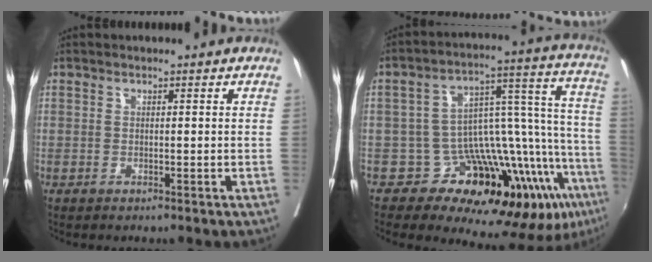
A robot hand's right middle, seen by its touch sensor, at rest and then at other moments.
{"total": 20.0, "force": [-10.9, 6.1, 15.6], "torque": [-0.111, 0.082, -0.146]}